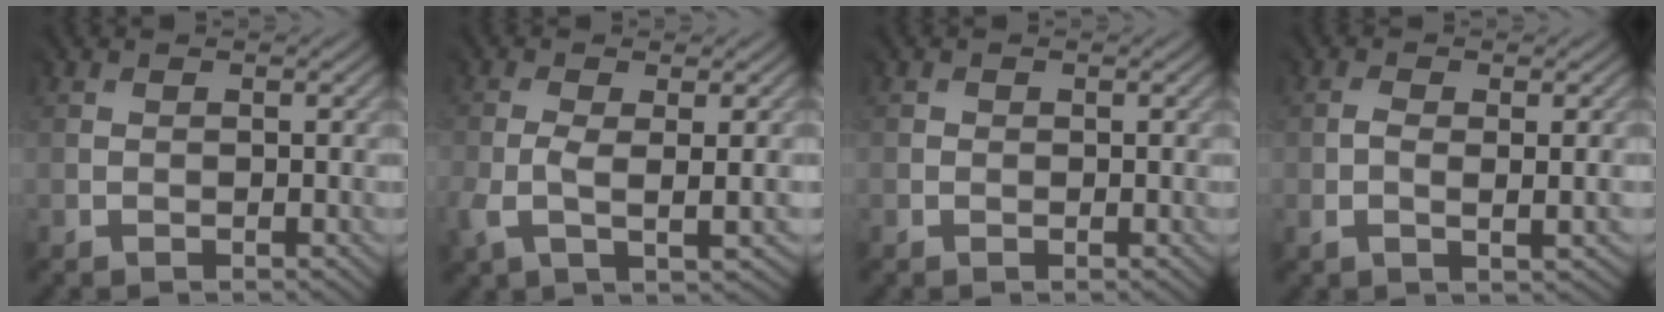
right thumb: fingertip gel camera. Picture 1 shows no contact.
{"total": 3.6, "force": [-0.5, 1.4, 3.3], "torque": [-0.092, -0.007, -0.009]}
{"total": 0.7, "force": [0.2, 0.6, -0.1], "torque": [0.011, -0.002, 0.002]}
{"total": 1.8, "force": [0.1, 0.6, 1.7], "torque": [-0.045, 0.000, 0.001]}